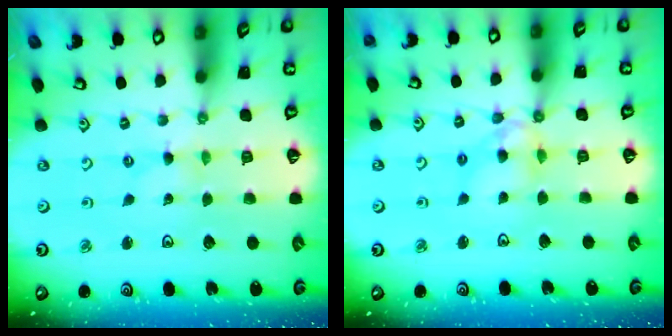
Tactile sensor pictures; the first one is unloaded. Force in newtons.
{"total": 8.9, "press": 8.8, "slide": 0.7}